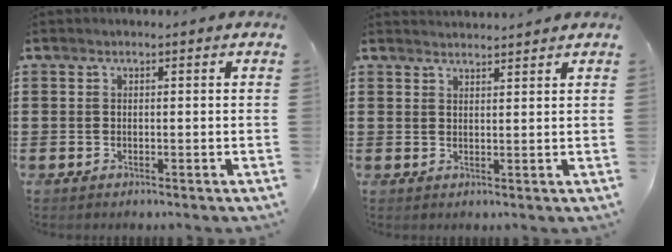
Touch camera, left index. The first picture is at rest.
{"total": 1.8, "force": [1.8, -0.2, -0.1], "torque": [-0.002, -0.001, 0.035]}